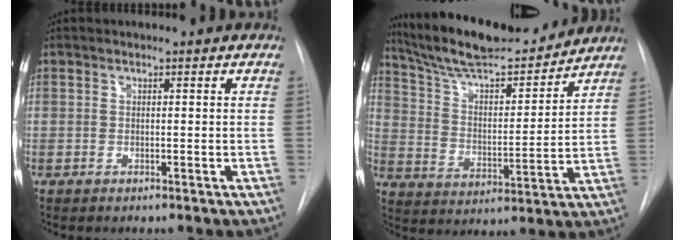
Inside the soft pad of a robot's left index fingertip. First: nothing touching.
{"total": 18.4, "force": [16.5, 3.1, 7.5], "torque": [-0.130, 0.009, 0.270]}